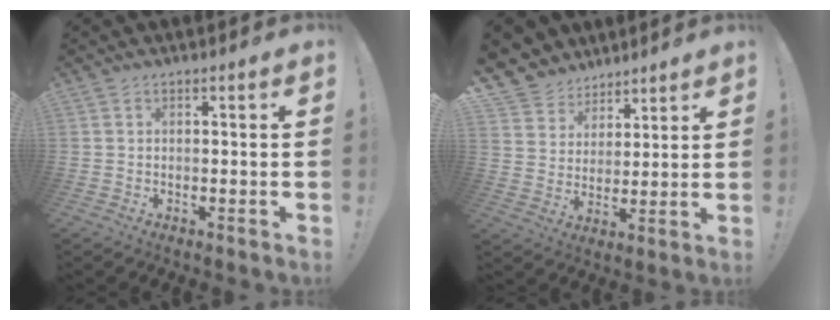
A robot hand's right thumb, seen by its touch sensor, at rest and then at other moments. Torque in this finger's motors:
{"motor_torque": [-0.69, 0.95, 0.10, 0.13, 0.24]}